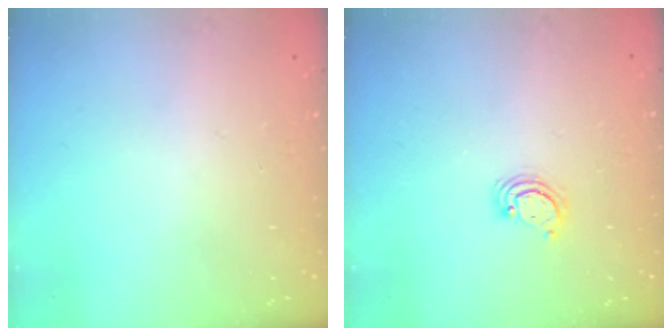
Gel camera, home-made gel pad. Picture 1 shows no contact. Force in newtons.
{"total": 2.6, "press": 2.6, "slide": 0.3}